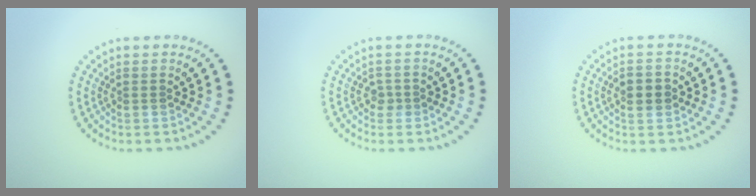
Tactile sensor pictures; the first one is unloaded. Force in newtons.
{"total": 0.9, "press": 0.7, "slide": 0.4}
{"total": 2.0, "press": 2.0, "slide": 0.2}